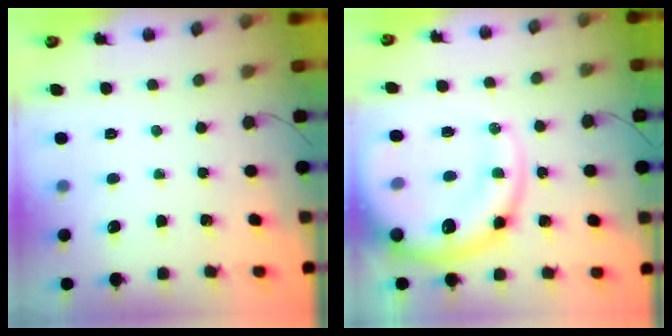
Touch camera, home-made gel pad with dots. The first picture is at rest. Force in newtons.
{"total": 20.5, "press": 20.0, "slide": 4.4}